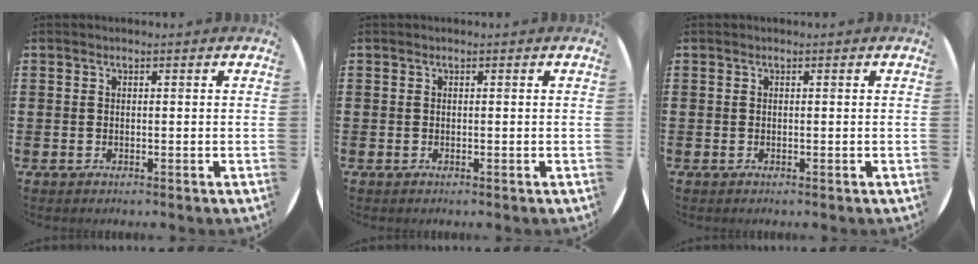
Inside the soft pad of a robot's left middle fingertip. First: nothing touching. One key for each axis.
{"total": 0.0}
{"total": 0.0}